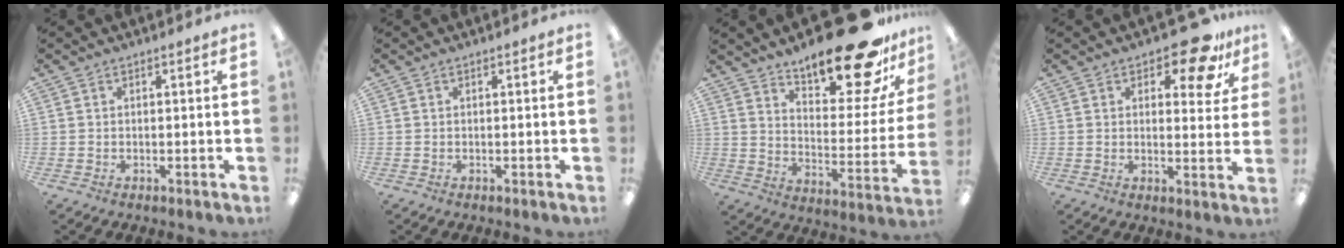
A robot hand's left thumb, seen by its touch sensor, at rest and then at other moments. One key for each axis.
{"total": 0.0}
{"total": 23.0, "fx": 17.6, "fy": 7.3, "fz": 12.8, "tx": -0.178, "ty": -0.121, "tz": 0.289}
{"total": 10.5, "fx": 7.2, "fy": 4.2, "fz": 6.4, "tx": -0.070, "ty": -0.041, "tz": 0.118}